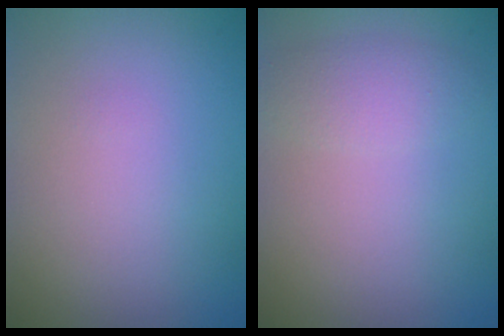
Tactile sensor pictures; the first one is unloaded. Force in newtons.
{"total": 2.1, "press": 2.1, "slide": 0.1}